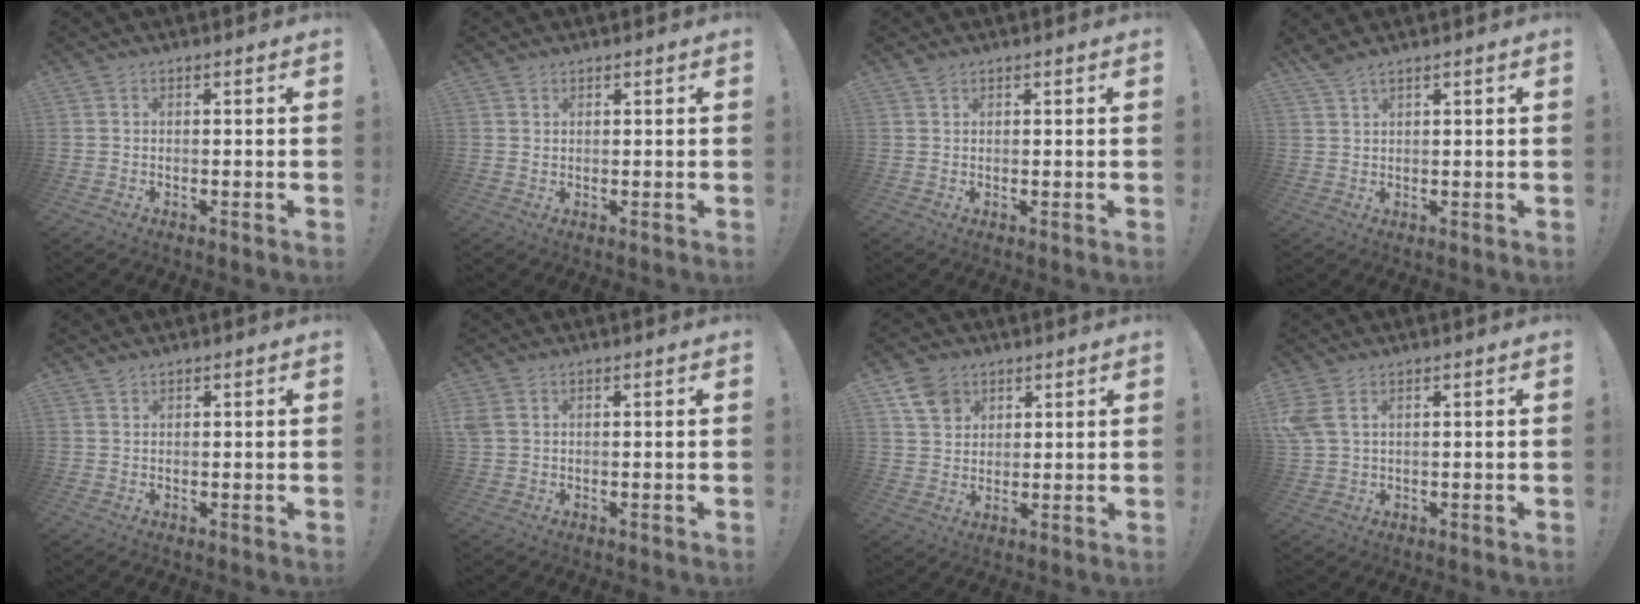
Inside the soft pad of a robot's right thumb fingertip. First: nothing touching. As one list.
[{"total": 1.3, "force": [1.0, 0.8, 0.2], "torque": [0.003, -0.004, 0.018]}, {"total": 1.2, "force": [1.0, 0.6, 0.3], "torque": [-0.001, -0.002, 0.017]}, {"total": 2.7, "force": [2.3, 0.1, 1.4], "torque": [-0.034, -0.011, 0.043]}, {"total": 0.8, "force": [0.8, 0.3, 0.1], "torque": [0.004, -0.003, 0.014]}, {"total": 1.8, "force": [0.5, 0.7, 1.6], "torque": [-0.030, 0.002, 0.011]}, {"total": 7.9, "force": [4.6, 5.9, 2.6], "torque": [-0.040, -0.019, 0.092]}, {"total": 4.7, "force": [2.1, 1.7, 3.8], "torque": [-0.080, -0.006, 0.043]}]